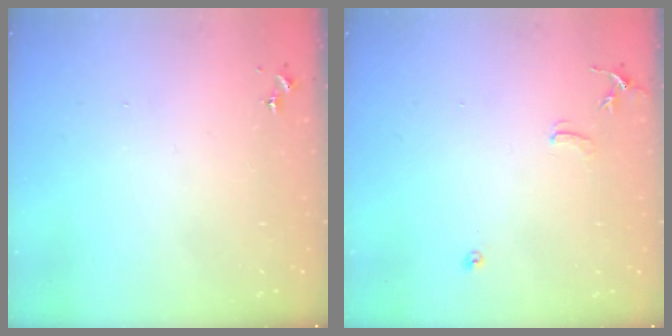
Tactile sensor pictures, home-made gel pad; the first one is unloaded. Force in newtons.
{"total": 7.6, "press": 7.6, "slide": 0.6}